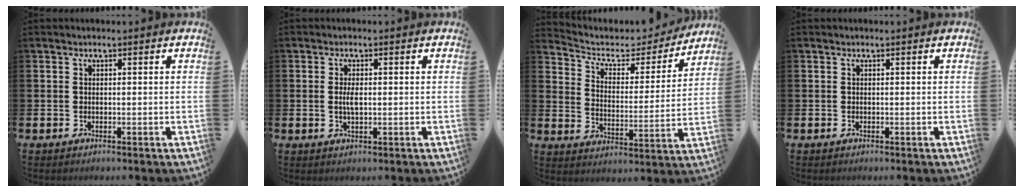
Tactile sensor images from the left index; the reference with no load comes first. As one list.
[{"total": 2.3, "force": [0.2, 0.8, 2.1], "torque": [-0.037, 0.000, 0.001]}, {"total": 5.9, "force": [5.1, 2.6, 1.5], "torque": [-0.056, -0.043, 0.080]}, {"total": 0.0}]